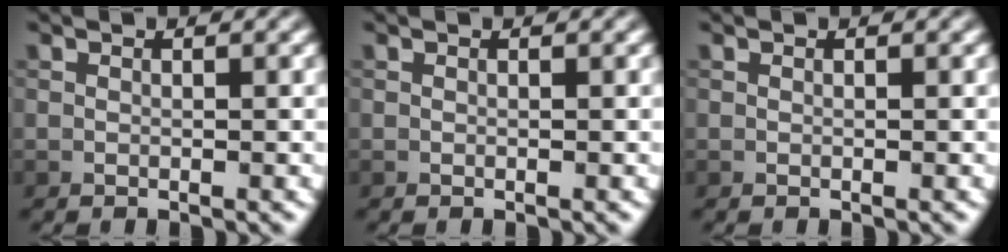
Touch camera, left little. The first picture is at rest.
{"total": 0.0}
{"total": 0.0}